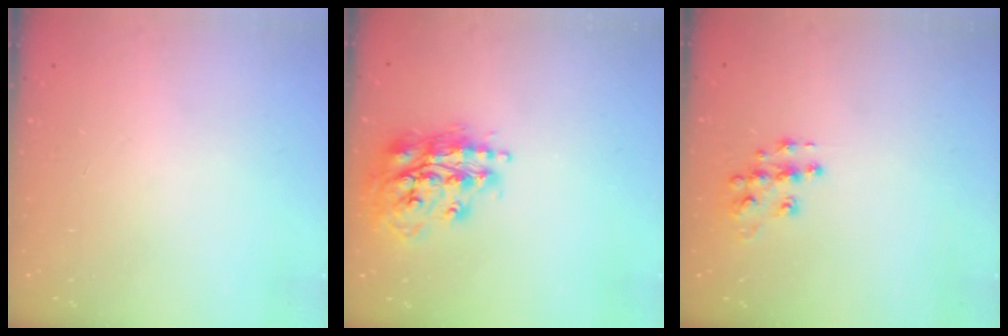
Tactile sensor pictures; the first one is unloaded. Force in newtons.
{"total": 17.2, "press": 17.1, "slide": 1.5}
{"total": 9.3, "press": 9.3, "slide": 0.4}